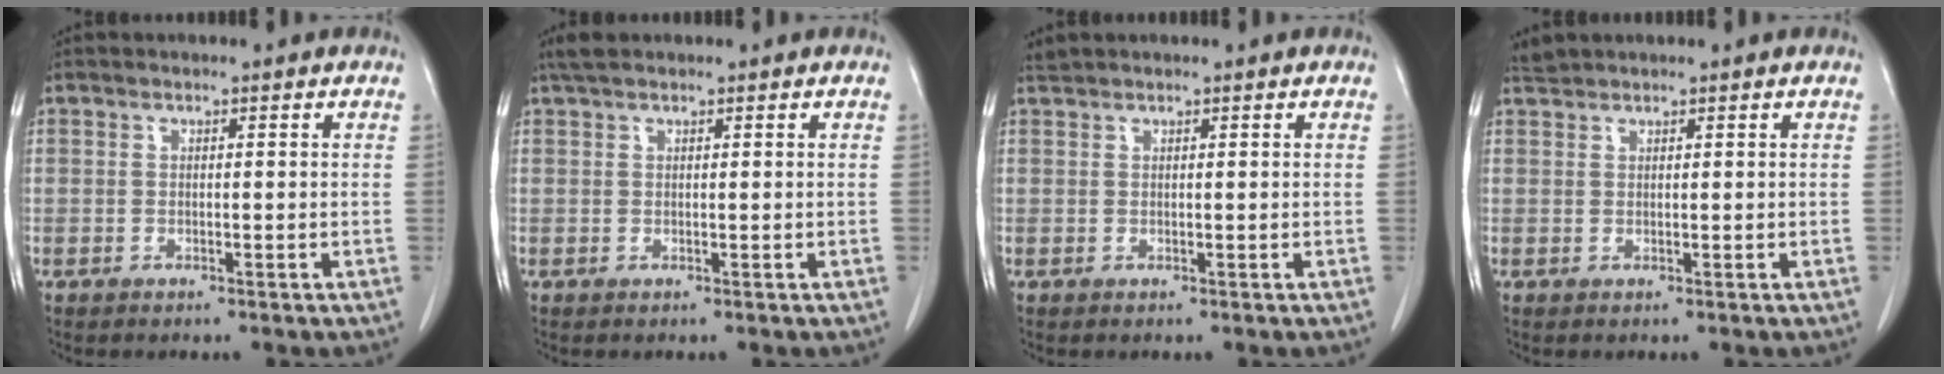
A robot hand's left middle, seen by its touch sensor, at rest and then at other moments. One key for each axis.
{"total": 2.1, "fx": 1.7, "fy": 0.4, "fz": 1.1, "tx": -0.025, "ty": 0.018, "tz": 0.032}
{"total": 0.7, "fx": 0.7, "fy": -0.3, "fz": -0.1, "tx": -0.007, "ty": 0.007, "tz": 0.020}
{"total": 1.2, "fx": 1.2, "fy": -0.2, "fz": -0.3, "tx": -0.004, "ty": 0.005, "tz": 0.030}